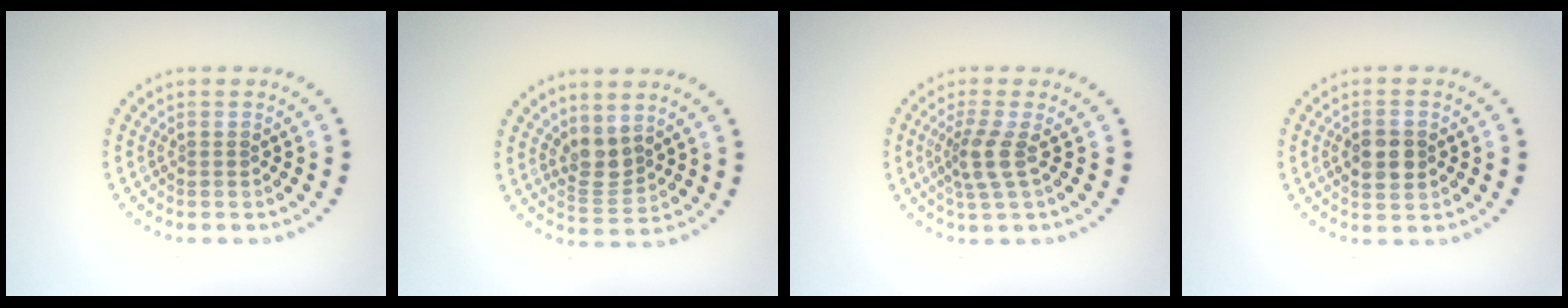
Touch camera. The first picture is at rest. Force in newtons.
{"total": 2.7, "press": 2.2, "slide": 1.5}
{"total": 2.6, "press": 2.0, "slide": 1.7}
{"total": 3.3, "press": 3.3, "slide": 0.2}